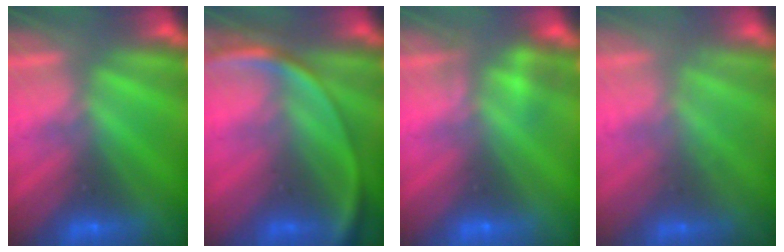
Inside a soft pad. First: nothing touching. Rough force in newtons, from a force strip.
{"total": 2.7}
{"total": 2.2}
{"total": 2.2}